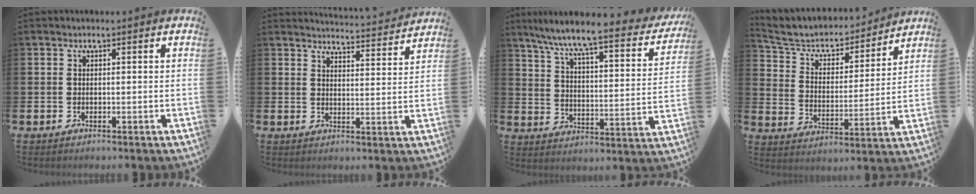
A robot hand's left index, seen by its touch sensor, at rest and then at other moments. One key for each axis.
{"total": 4.4, "fx": 4.4, "fy": -0.1, "fz": 0.3, "tx": -0.004, "ty": -0.040, "tz": 0.074}
{"total": 7.6, "fx": 6.5, "fy": 0.8, "fz": 3.9, "tx": -0.102, "ty": -0.052, "tz": 0.101}
{"total": 6.3, "fx": 5.6, "fy": 2.5, "fz": 1.4, "tx": -0.067, "ty": -0.038, "tz": 0.093}